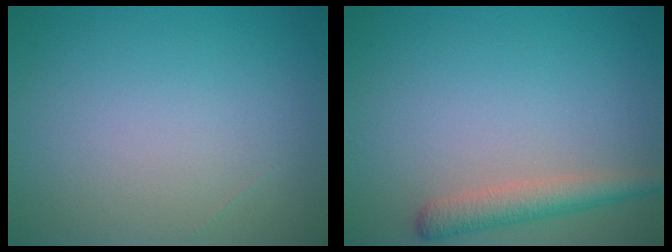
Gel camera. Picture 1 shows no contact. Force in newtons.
{"total": 2.9, "press": 2.9, "slide": 0.2}